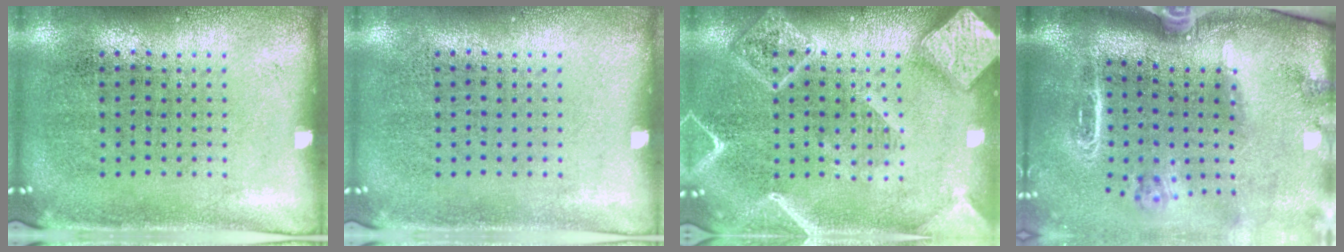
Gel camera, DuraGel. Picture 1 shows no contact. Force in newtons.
{"total": 0.0}
{"total": 4.3, "press": 4.3, "slide": 0.5}
{"total": 2.8, "press": 2.0, "slide": 2.0}